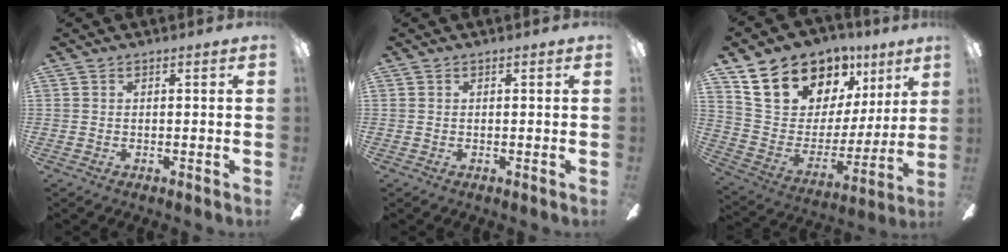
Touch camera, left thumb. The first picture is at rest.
{"total": 0.0}
{"total": 20.2, "force": [13.2, 13.0, 8.1], "torque": [-0.143, -0.069, 0.256]}